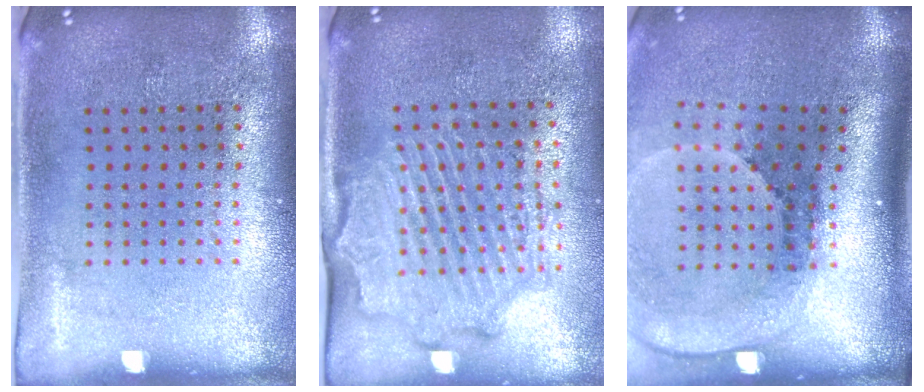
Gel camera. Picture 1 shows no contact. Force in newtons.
{"total": 2.1, "press": 2.1, "slide": 0.4}
{"total": 2.5, "press": 1.7, "slide": 1.8}